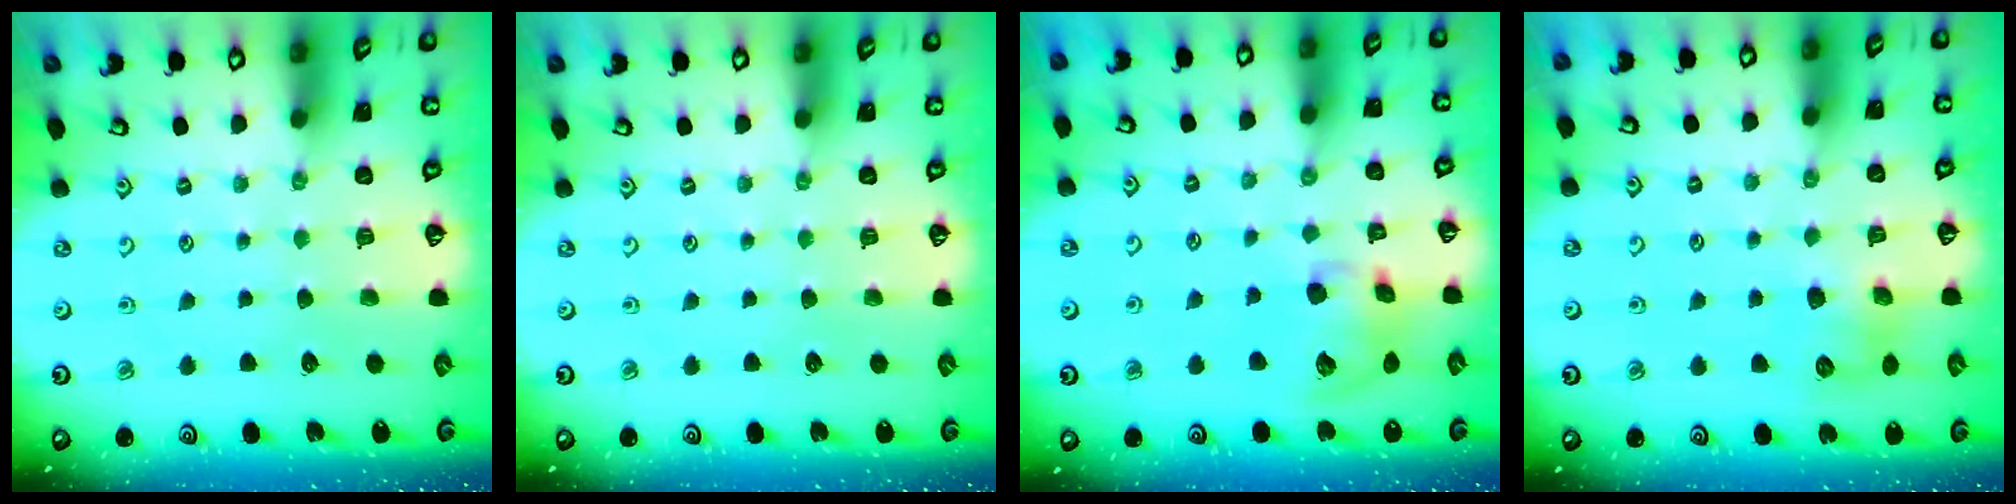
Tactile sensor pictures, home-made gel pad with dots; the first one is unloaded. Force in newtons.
{"total": 0.0}
{"total": 12.8, "press": 12.6, "slide": 1.9}
{"total": 7.6, "press": 7.5, "slide": 1.0}